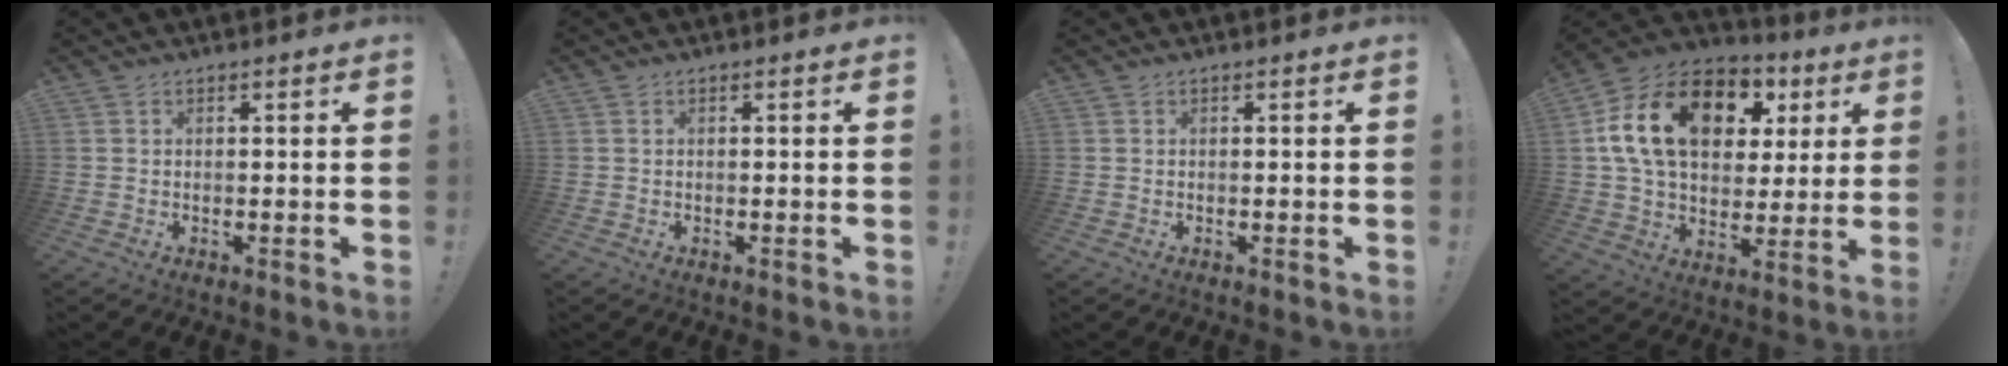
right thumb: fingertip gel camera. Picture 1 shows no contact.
{"total": 0.0}
{"total": 0.0}
{"total": 21.7, "force": [7.3, 14.2, 14.7], "torque": [-0.260, -0.016, 0.135]}